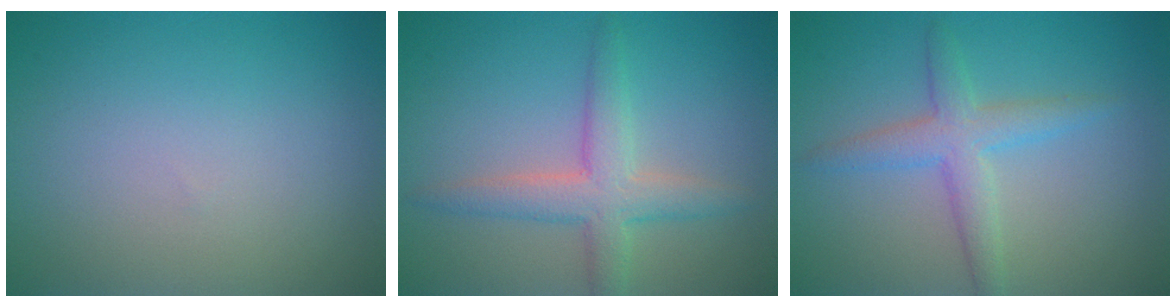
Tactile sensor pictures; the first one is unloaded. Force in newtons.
{"total": 3.9, "press": 3.9, "slide": 0.1}
{"total": 3.2, "press": 3.2, "slide": 0.1}